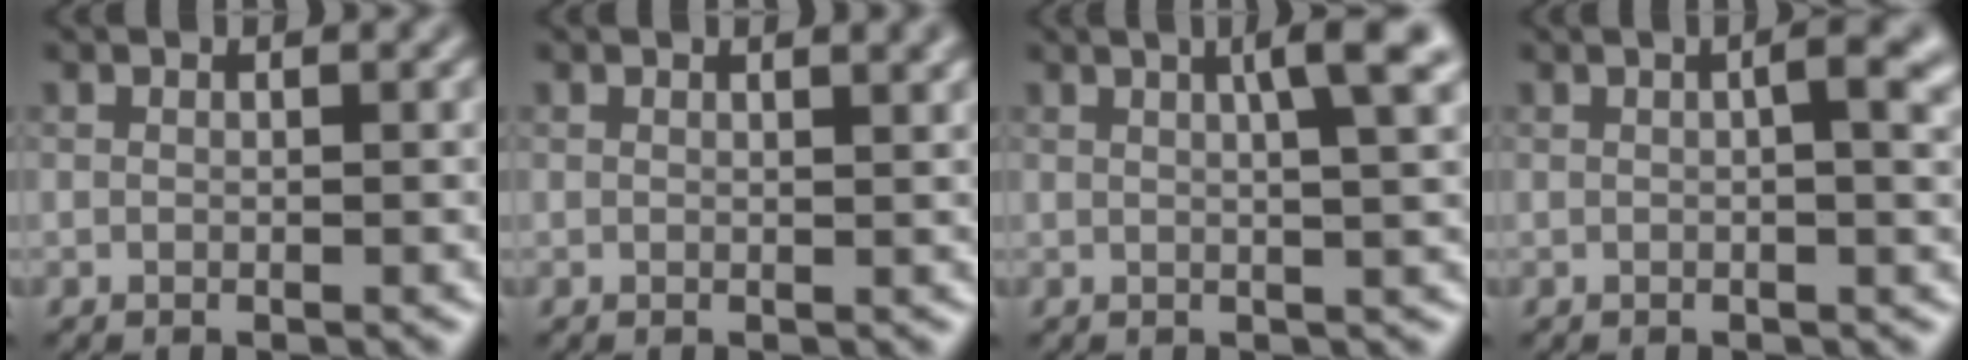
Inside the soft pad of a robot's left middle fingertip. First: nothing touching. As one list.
[{"total": 1.7, "force": [1.1, 0.6, 1.2], "torque": [-0.008, 0.003, 0.012]}, {"total": 4.9, "force": [1.7, 0.9, 4.5], "torque": [-0.055, 0.013, 0.022]}, {"total": 3.8, "force": [0.6, 1.1, 3.6], "torque": [-0.044, 0.013, 0.004]}]